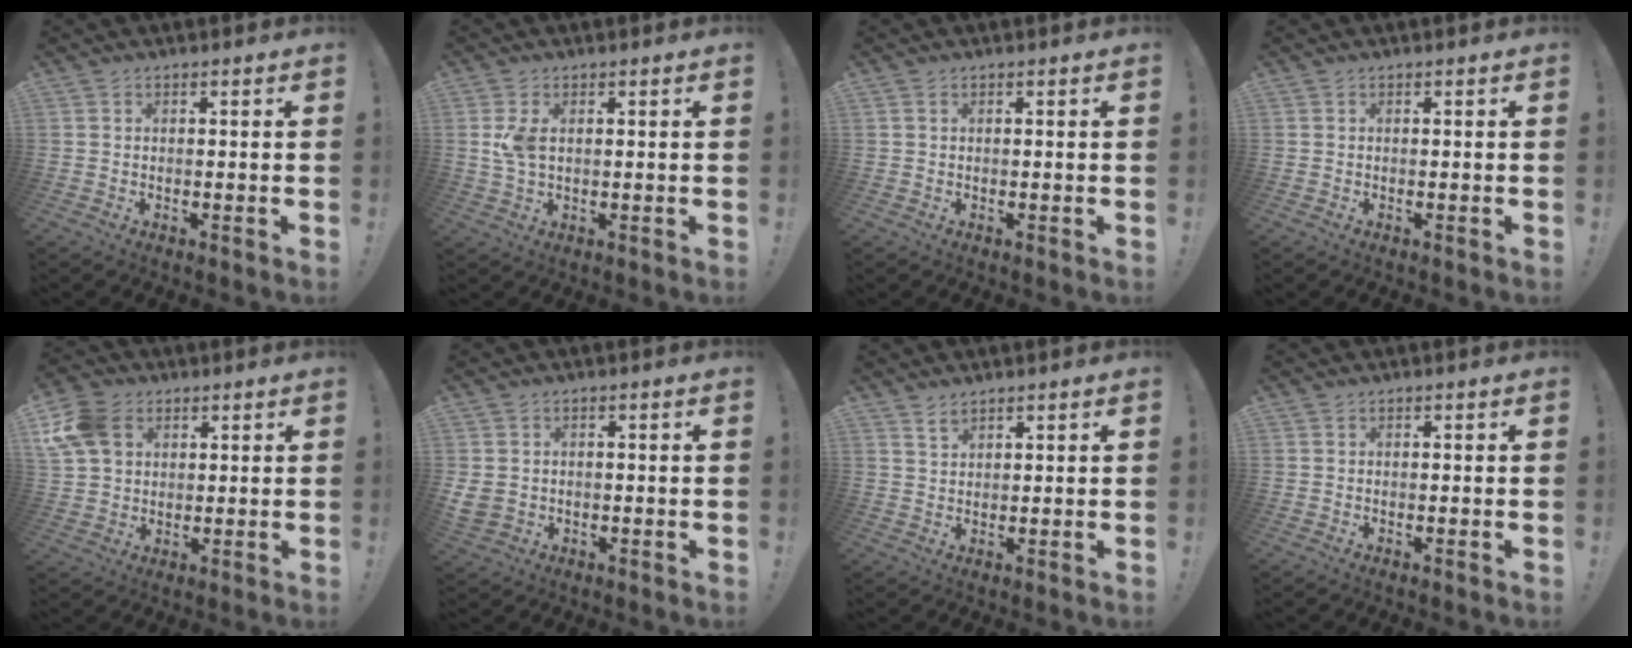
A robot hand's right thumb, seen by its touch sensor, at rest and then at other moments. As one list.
[{"total": 4.7, "force": [0.9, 2.7, 3.7], "torque": [-0.067, -0.001, 0.014]}, {"total": 0.6, "force": [0.4, 0.3, 0.4], "torque": [-0.014, 0.003, 0.009]}, {"total": 0.0}, {"total": 12.6, "force": [4.6, 9.5, 6.8], "torque": [-0.139, -0.008, 0.095]}, {"total": 4.2, "force": [0.5, 3.7, 2.0], "torque": [-0.040, -0.008, 0.008]}, {"total": 2.7, "force": [2.2, 1.1, 0.9], "torque": [-0.011, -0.016, 0.041]}, {"total": 0.0}]